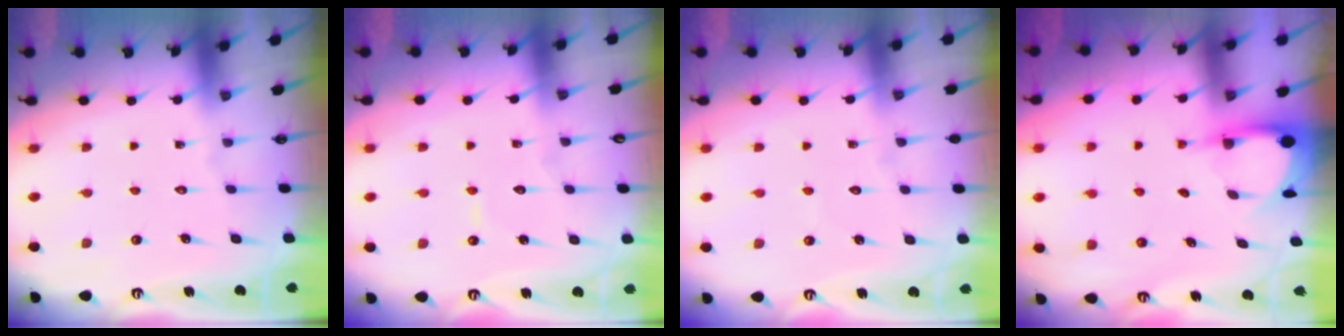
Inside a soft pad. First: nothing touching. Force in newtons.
{"total": 4.6, "press": 4.6, "slide": 0.2}
{"total": 2.6, "press": 2.6, "slide": 0.3}
{"total": 3.4, "press": 3.4, "slide": 0.3}